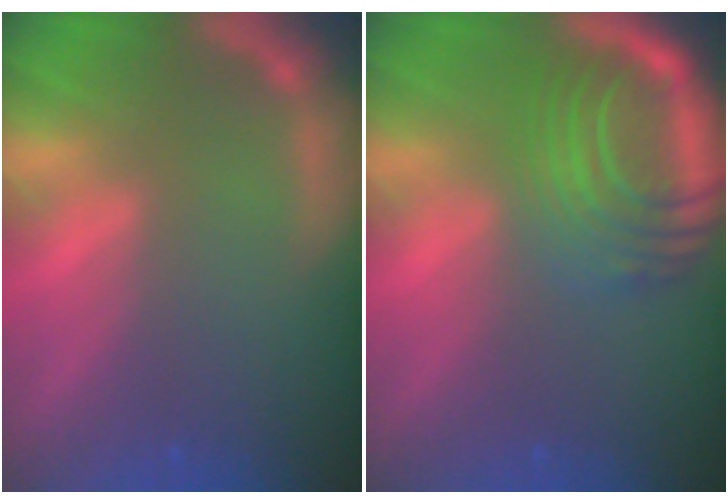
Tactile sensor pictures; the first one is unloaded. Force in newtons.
{"total": 9.5}